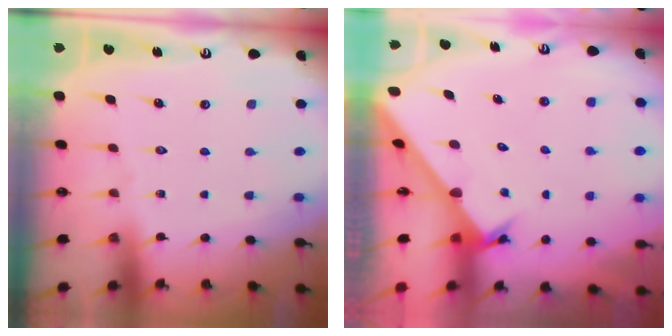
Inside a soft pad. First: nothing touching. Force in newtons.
{"total": 2.6, "press": 2.6, "slide": 0.3}